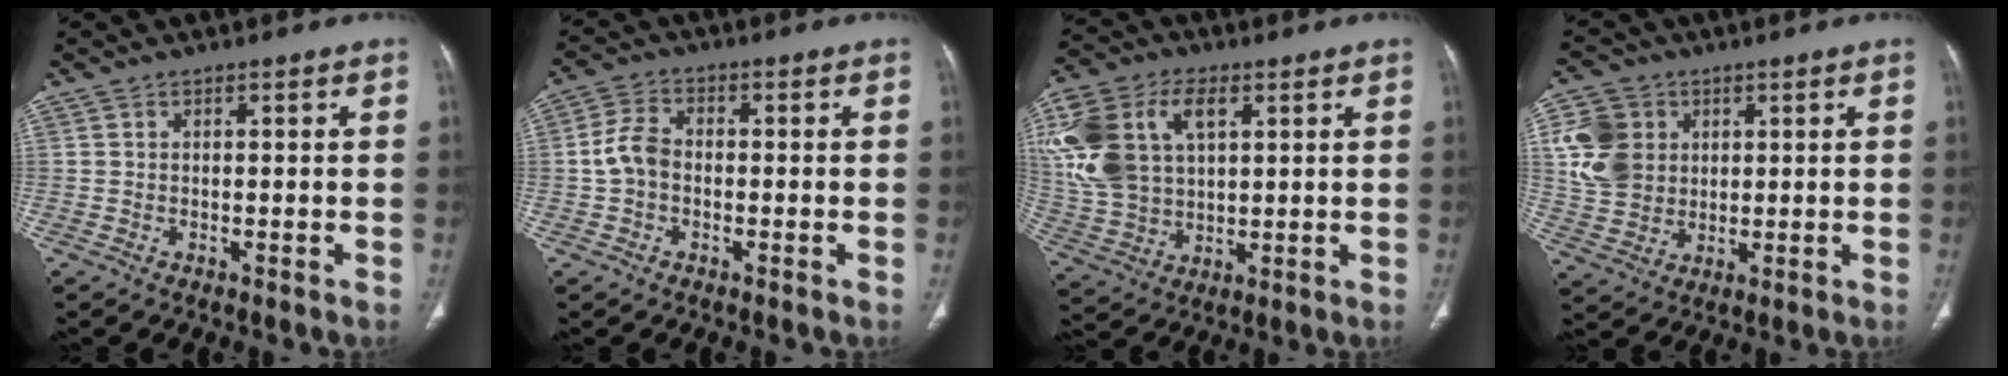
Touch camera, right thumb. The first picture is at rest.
{"total": 5.2, "force": [-0.7, 3.8, 3.5], "torque": [-0.068, 0.017, -0.021]}
{"total": 19.0, "force": [5.5, 12.2, 13.5], "torque": [-0.281, 0.004, 0.108]}
{"total": 11.4, "force": [2.6, 9.6, 5.5], "torque": [-0.092, -0.001, 0.052]}